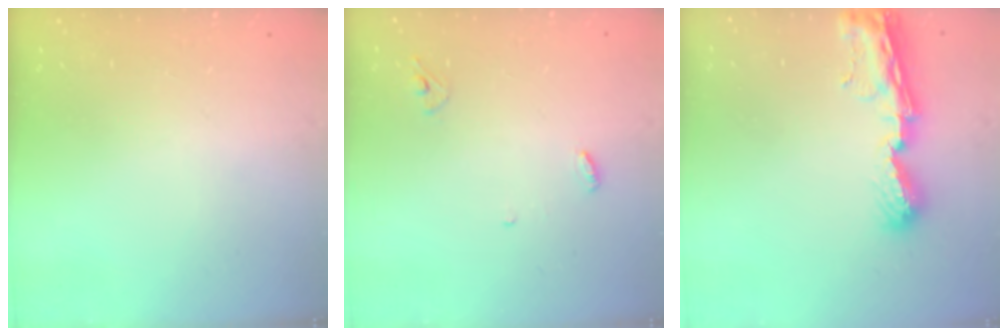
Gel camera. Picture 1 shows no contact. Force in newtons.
{"total": 3.7, "press": 3.6, "slide": 0.3}
{"total": 9.8, "press": 9.7, "slide": 1.0}